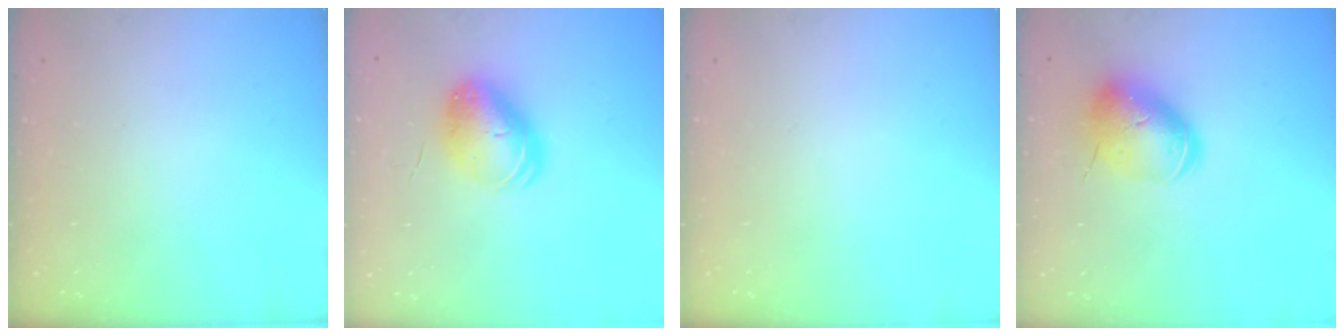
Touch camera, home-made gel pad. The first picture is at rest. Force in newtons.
{"total": 10.8, "press": 10.5, "slide": 2.2}
{"total": 0.0}
{"total": 11.8, "press": 11.6, "slide": 2.0}